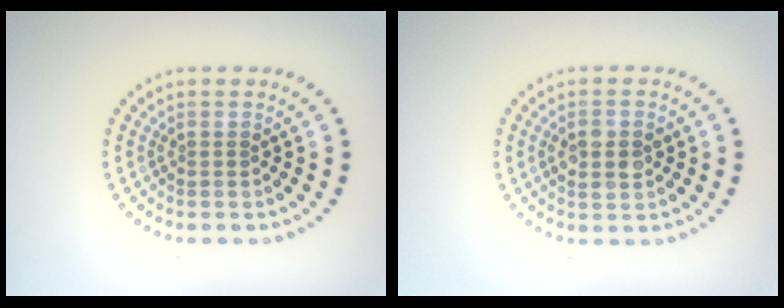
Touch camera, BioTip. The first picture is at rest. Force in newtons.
{"total": 2.6, "press": 2.6, "slide": 0.2}